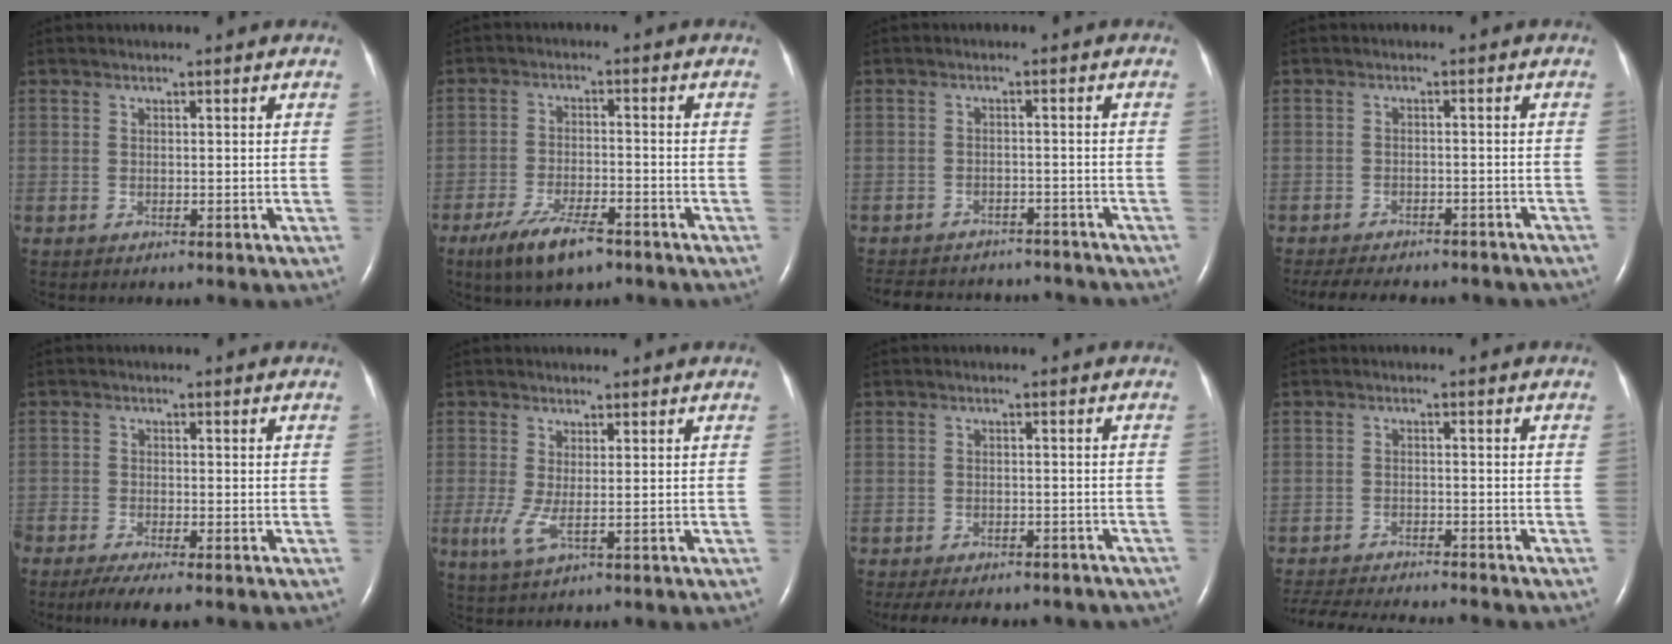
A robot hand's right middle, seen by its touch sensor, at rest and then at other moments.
{"total": 8.2, "force": [-5.5, 2.2, 5.6], "torque": [-0.114, -0.012, -0.093]}
{"total": 15.4, "force": [-13.9, 5.0, 4.3], "torque": [-0.104, 0.003, -0.177]}
{"total": 16.6, "force": [-14.3, 5.1, 6.7], "torque": [-0.146, -0.012, -0.177]}
{"total": 5.4, "force": [-4.2, 0.6, 3.4], "torque": [-0.059, -0.012, -0.071]}
{"total": 3.2, "force": [-0.3, 0.4, 3.2], "torque": [-0.077, -0.012, -0.005]}
{"total": 17.0, "force": [-14.6, 5.5, 6.8], "torque": [-0.141, -0.009, -0.175]}
{"total": 13.3, "force": [-12.4, 0.8, 4.9], "torque": [-0.079, -0.018, -0.184]}